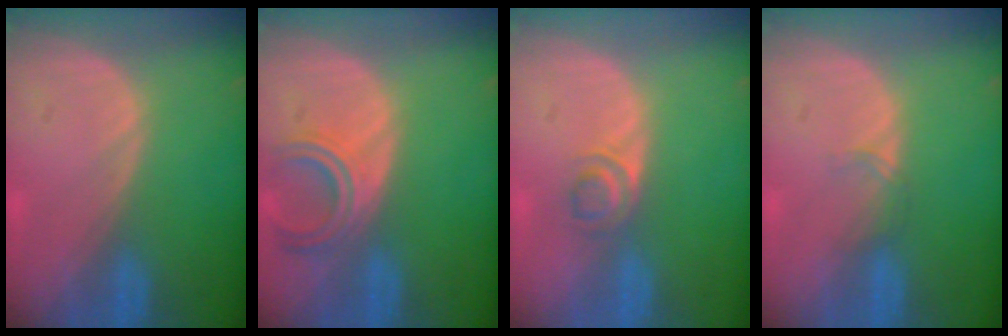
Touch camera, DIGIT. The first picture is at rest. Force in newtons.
{"total": 5.4, "press": 5.0, "slide": 2.0}
{"total": 2.8, "press": 2.7, "slide": 1.0}
{"total": 1.3, "press": 1.2, "slide": 0.2}